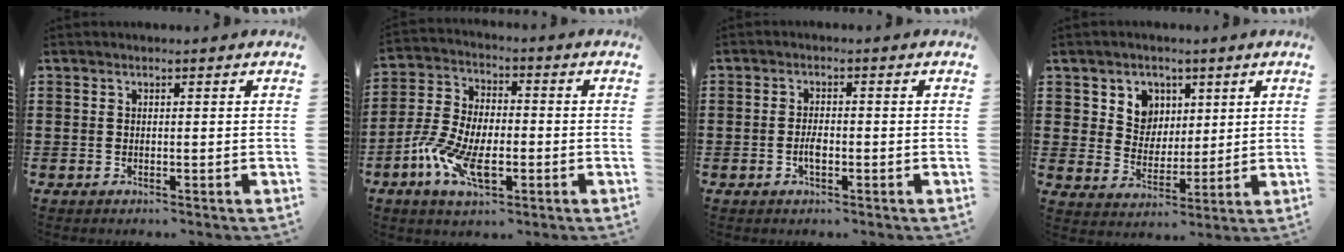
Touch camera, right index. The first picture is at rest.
{"total": 9.7, "force": [-3.9, 4.7, 7.6], "torque": [-0.187, -0.006, -0.076]}
{"total": 2.4, "force": [-0.8, 0.9, 2.1], "torque": [-0.046, -0.002, -0.016]}
{"total": 5.8, "force": [2.7, 5.1, 1.1], "torque": [-0.036, 0.004, 0.045]}